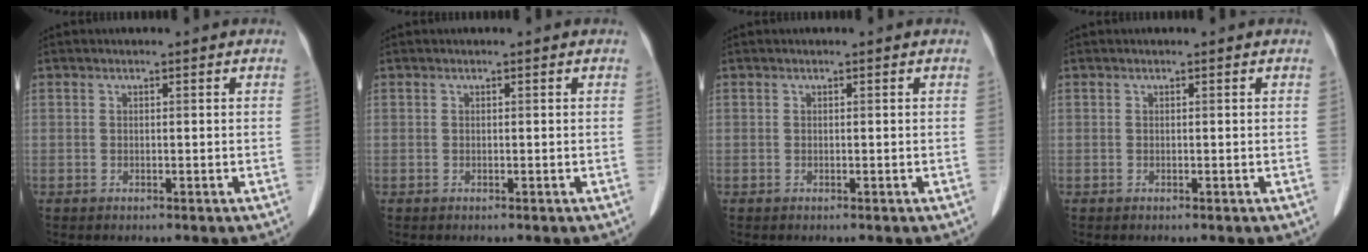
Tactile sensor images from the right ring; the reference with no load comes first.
{"total": 0.0}
{"total": 0.0}
{"total": 0.0}